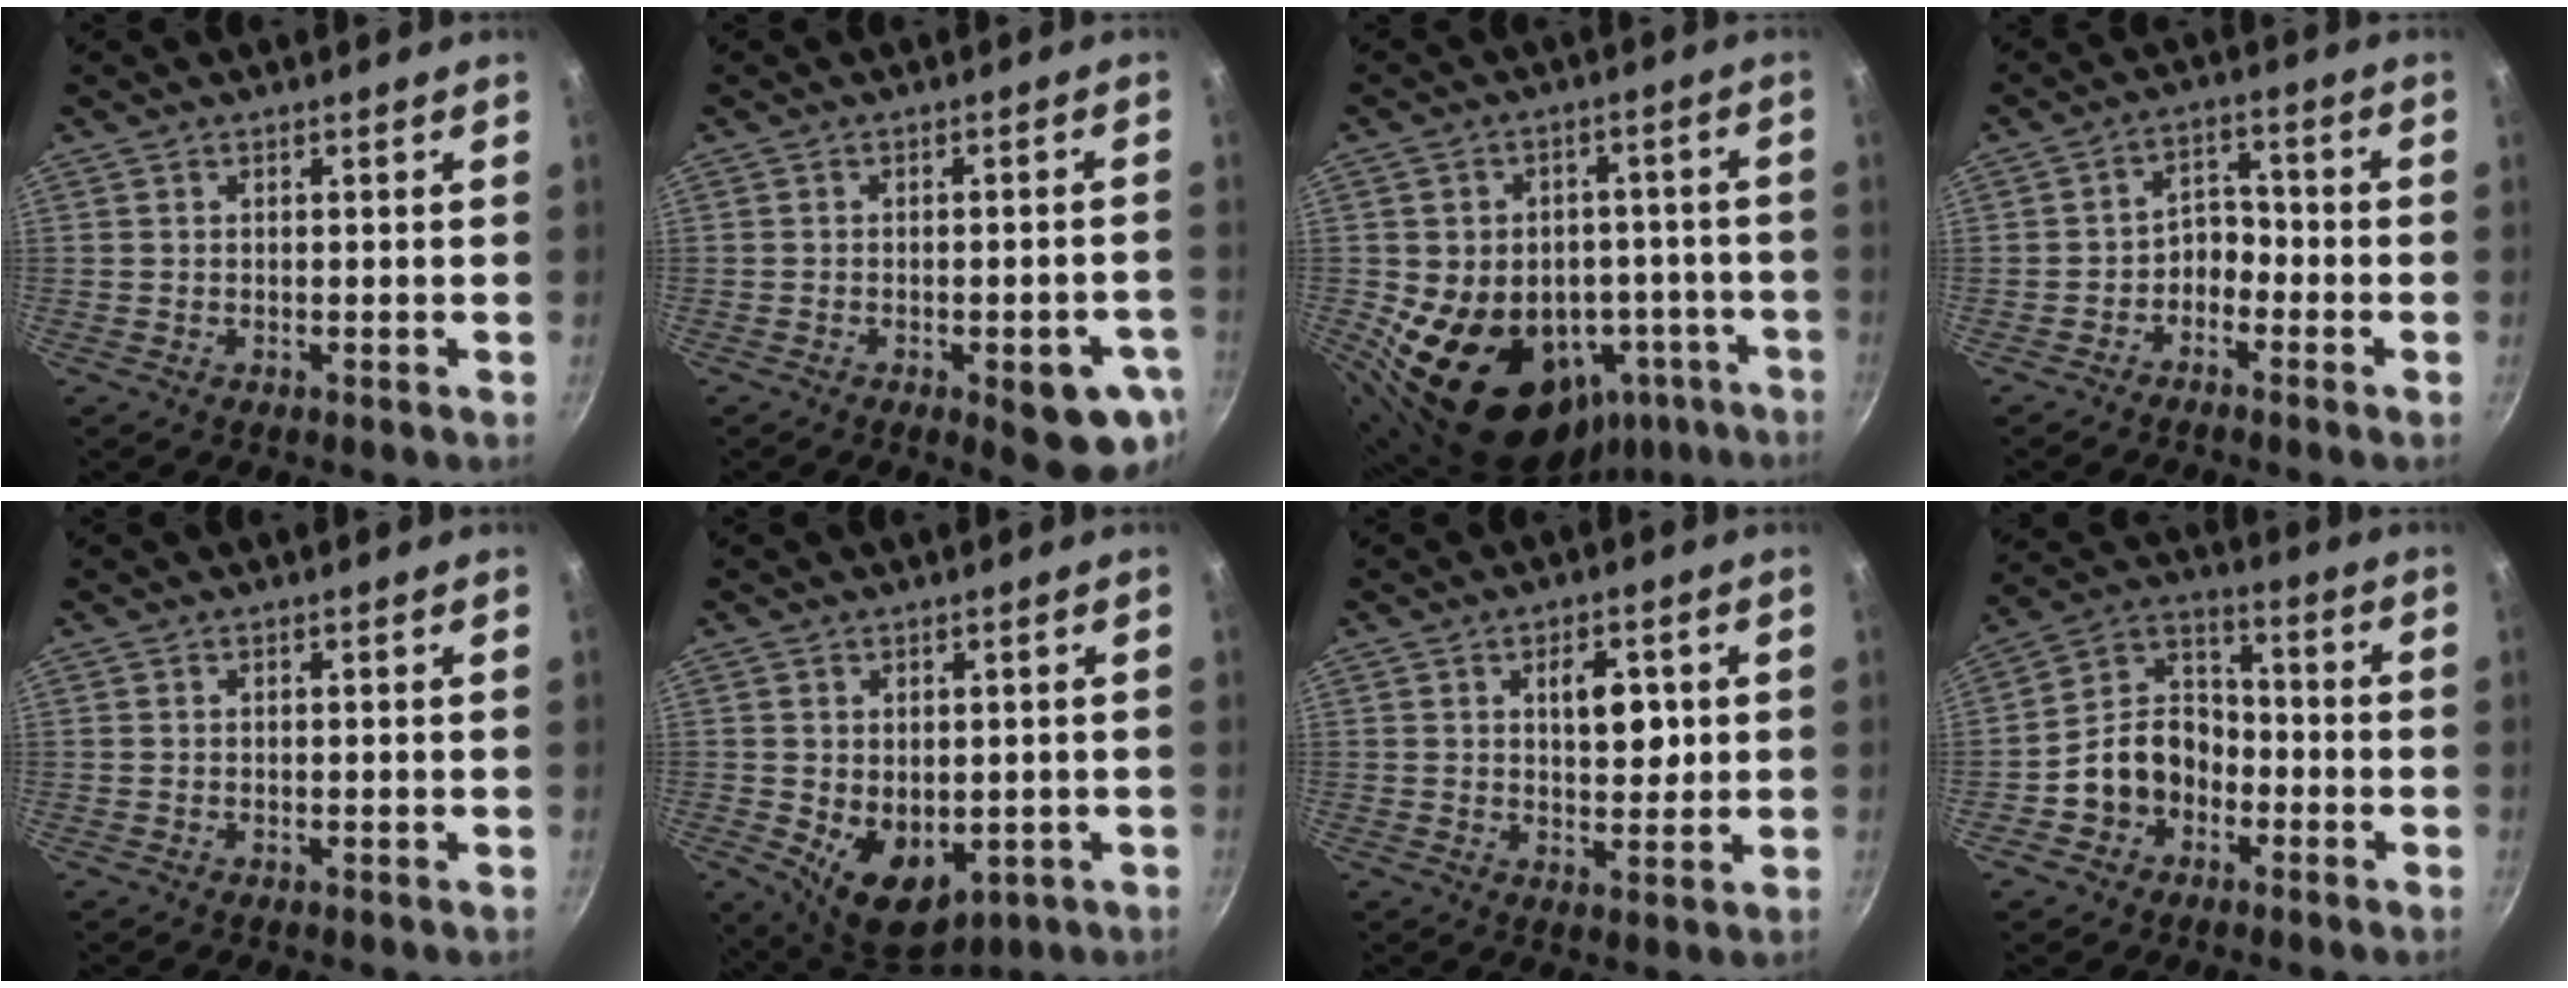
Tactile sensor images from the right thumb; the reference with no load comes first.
{"total": 10.0, "force": [-3.7, 3.5, 8.6], "torque": [-0.078, 0.011, -0.041]}
{"total": 20.1, "force": [-7.3, 15.0, 11.1], "torque": [-0.139, 0.036, -0.079]}
{"total": 4.6, "force": [-2.6, 3.1, 2.1], "torque": [-0.009, 0.040, -0.051]}
{"total": 0.0}
{"total": 10.5, "force": [-1.5, 7.3, 7.4], "torque": [-0.090, -0.017, 0.000]}
{"total": 6.9, "force": [1.4, 3.8, 5.6], "torque": [-0.058, -0.009, 0.020]}
{"total": 11.3, "force": [-4.1, 9.1, 5.4], "torque": [-0.063, 0.055, -0.084]}